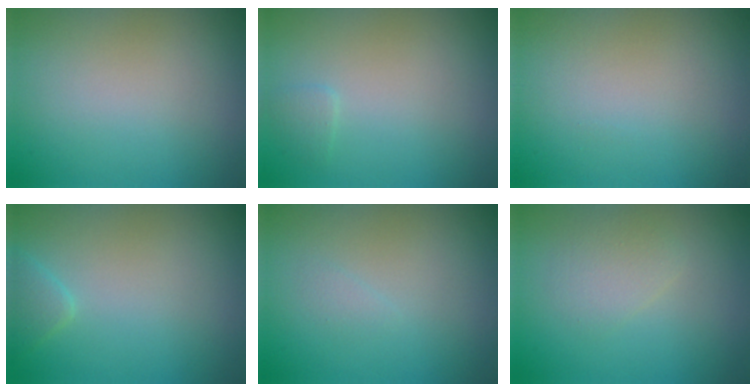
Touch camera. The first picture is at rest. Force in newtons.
{"total": 0.7, "press": 0.7, "slide": 0.1}
{"total": 0.0}
{"total": 1.3, "press": 1.3, "slide": 0.0}
{"total": 0.5, "press": 0.5, "slide": 0.0}
{"total": 1.8, "press": 1.8, "slide": 0.1}